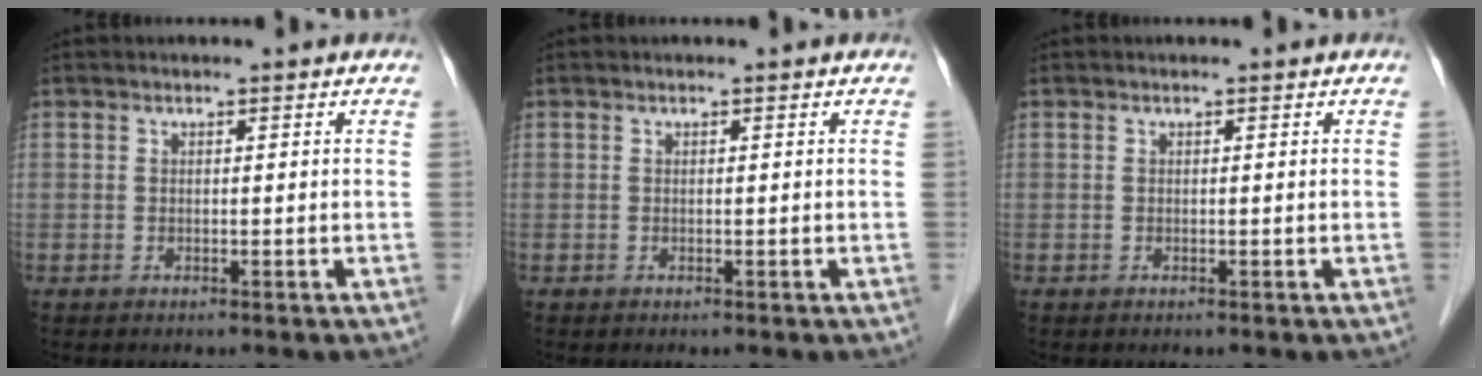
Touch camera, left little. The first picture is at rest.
{"total": 0.0}
{"total": 0.0}